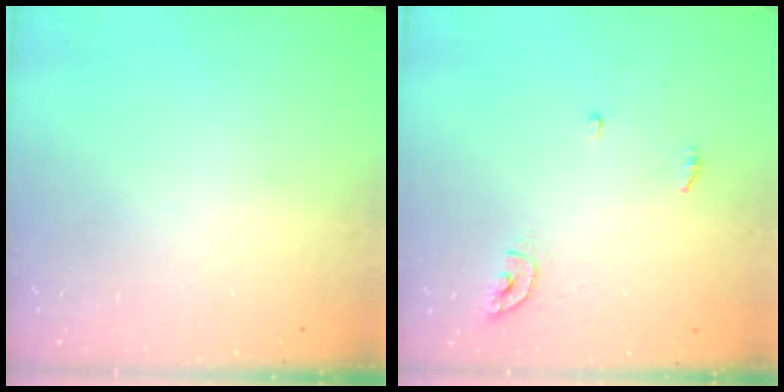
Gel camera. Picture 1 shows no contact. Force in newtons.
{"total": 4.3, "press": 4.3, "slide": 0.3}